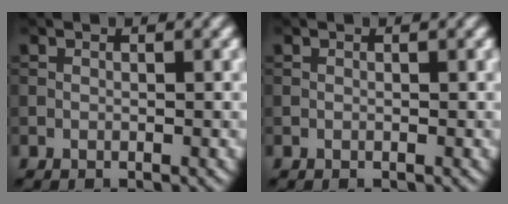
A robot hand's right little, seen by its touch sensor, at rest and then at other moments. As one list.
[{"total": 0.0}]